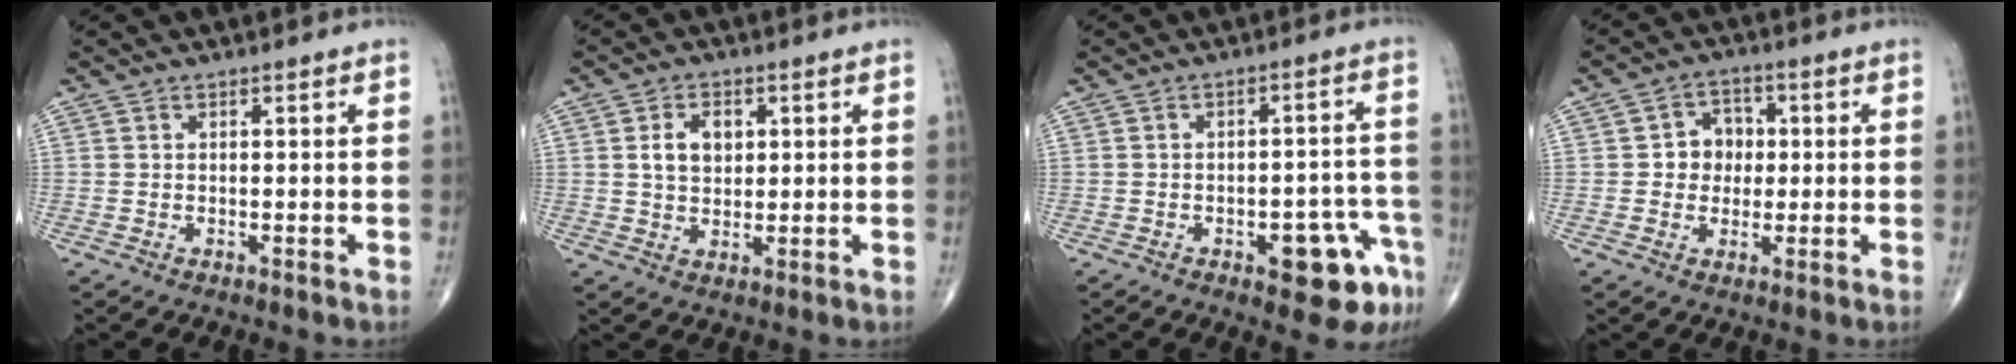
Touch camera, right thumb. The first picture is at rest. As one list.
[{"total": 5.7, "force": [1.5, 3.9, 3.9], "torque": [-0.053, -0.002, 0.026]}, {"total": 10.2, "force": [-5.0, 4.1, 7.9], "torque": [-0.065, 0.040, -0.053]}, {"total": 5.9, "force": [0.3, 5.1, 2.8], "torque": [-0.008, 0.011, -0.002]}]